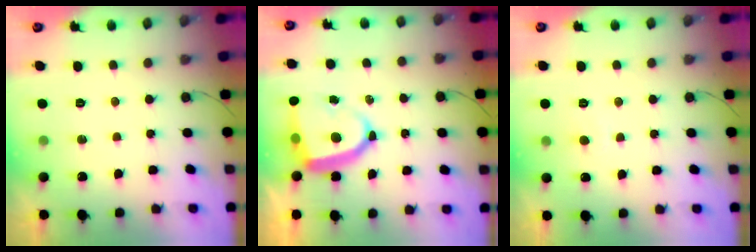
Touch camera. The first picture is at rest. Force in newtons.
{"total": 12.8, "press": 12.7, "slide": 1.7}
{"total": 4.7, "press": 4.6, "slide": 0.4}